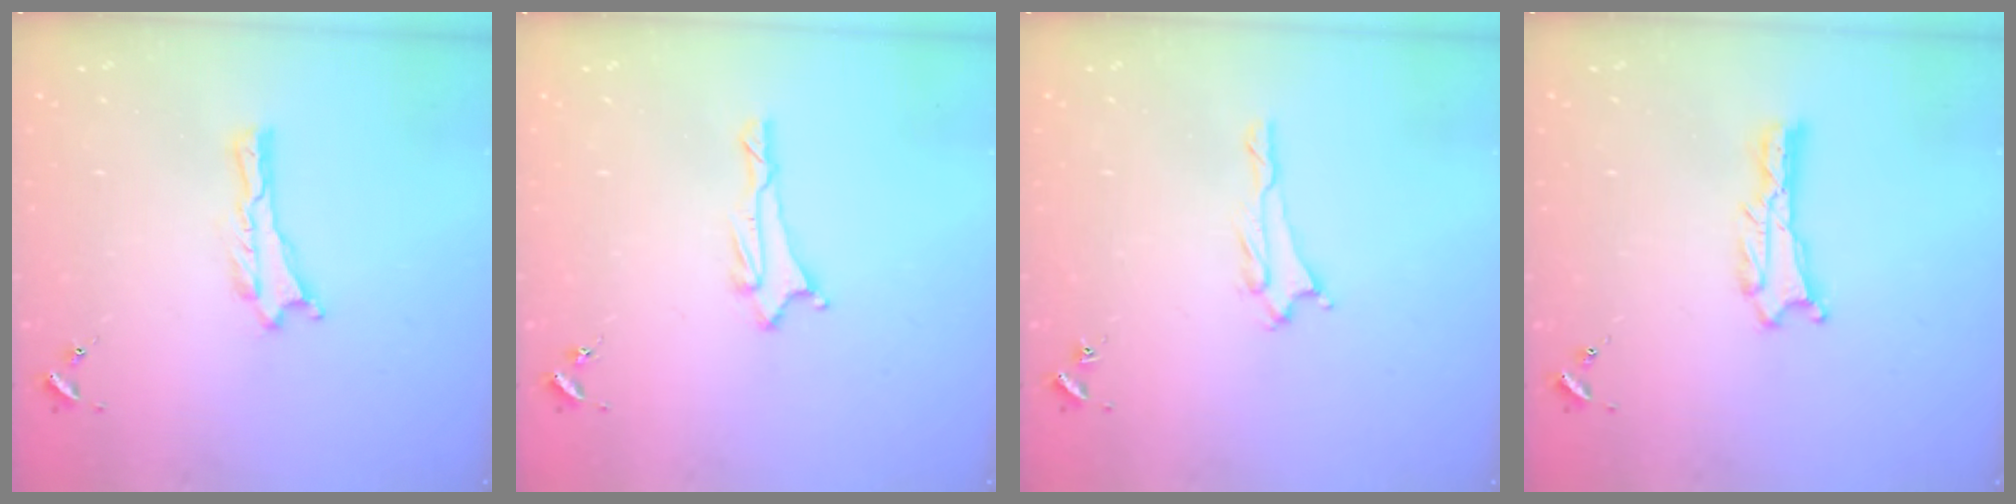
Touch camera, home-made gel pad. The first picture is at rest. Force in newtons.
{"total": 1.7, "press": 1.6, "slide": 0.5}
{"total": 1.6, "press": 1.6, "slide": 0.1}
{"total": 0.6, "press": 0.6, "slide": 0.1}